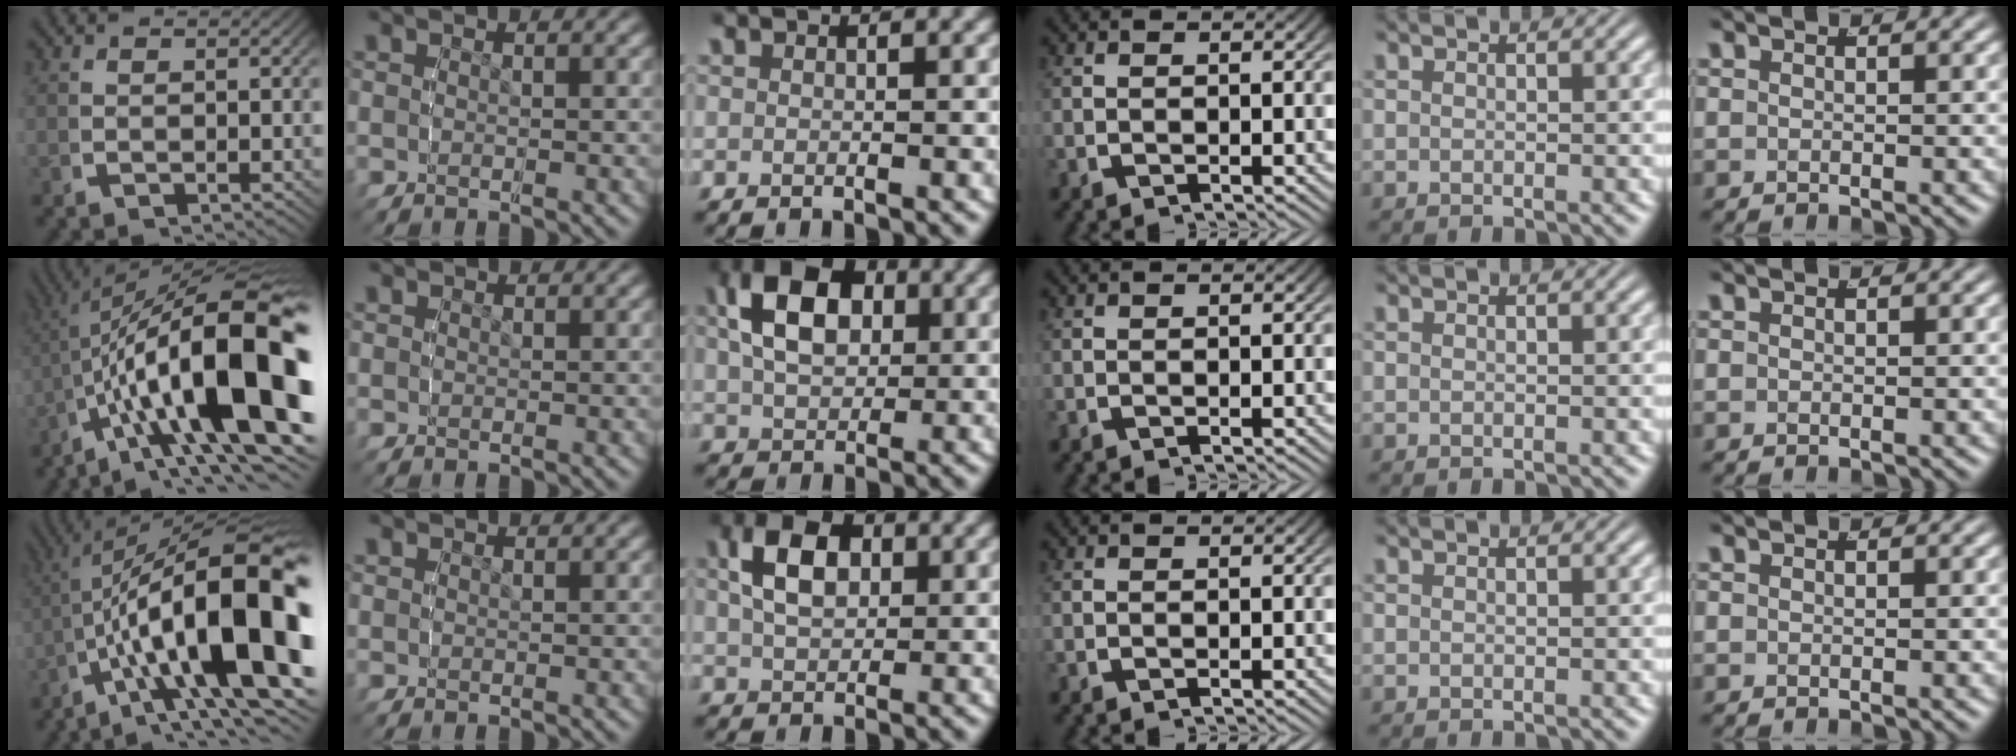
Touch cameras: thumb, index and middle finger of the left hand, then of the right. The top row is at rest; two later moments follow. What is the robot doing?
{"motion": "lift_and_place", "object": "toy banana"}